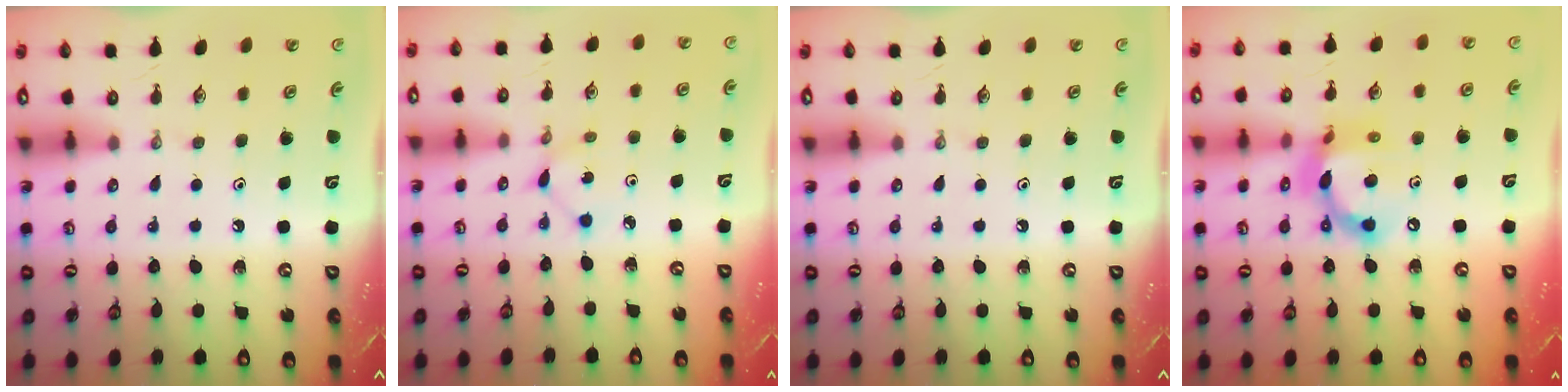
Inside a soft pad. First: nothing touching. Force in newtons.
{"total": 1.3, "press": 1.3, "slide": 0.1}
{"total": 0.0}
{"total": 13.7, "press": 13.7, "slide": 1.0}